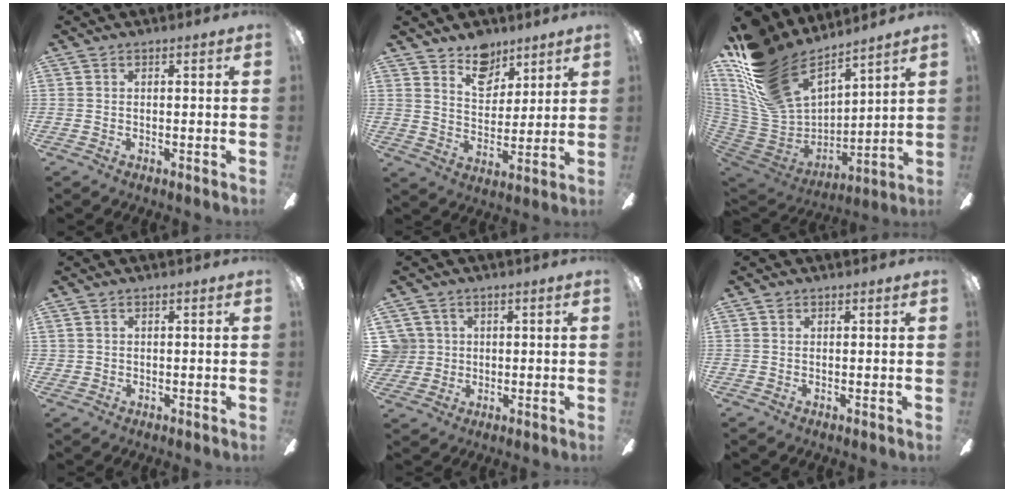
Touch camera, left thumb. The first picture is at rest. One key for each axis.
{"total": 9.8, "fx": 7.2, "fy": 5.8, "fz": 3.1, "tx": -0.041, "ty": -0.038, "tz": 0.133}
{"total": 21.6, "fx": 15.2, "fy": 10.6, "fz": 11.0, "tx": -0.249, "ty": -0.095, "tz": 0.282}
{"total": 1.0, "fx": 0.3, "fy": 0.9, "fz": 0.1, "tx": -0.004, "ty": 0.004, "tz": 0.005}
{"total": 5.7, "fx": 1.3, "fy": 5.5, "fz": 0.6, "tx": -0.032, "ty": 0.009, "tz": 0.027}
{"total": 0.6, "fx": 0.3, "fy": 0.5, "fz": 0.2, "tx": -0.005, "ty": 0.003, "tz": 0.006}